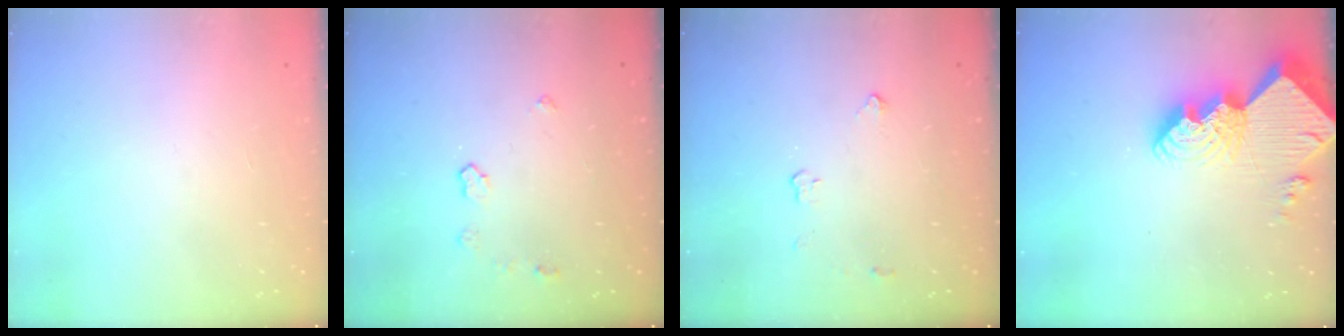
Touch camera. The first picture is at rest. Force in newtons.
{"total": 4.8, "press": 4.7, "slide": 0.6}
{"total": 2.8, "press": 2.8, "slide": 0.5}
{"total": 14.8, "press": 14.7, "slide": 1.1}